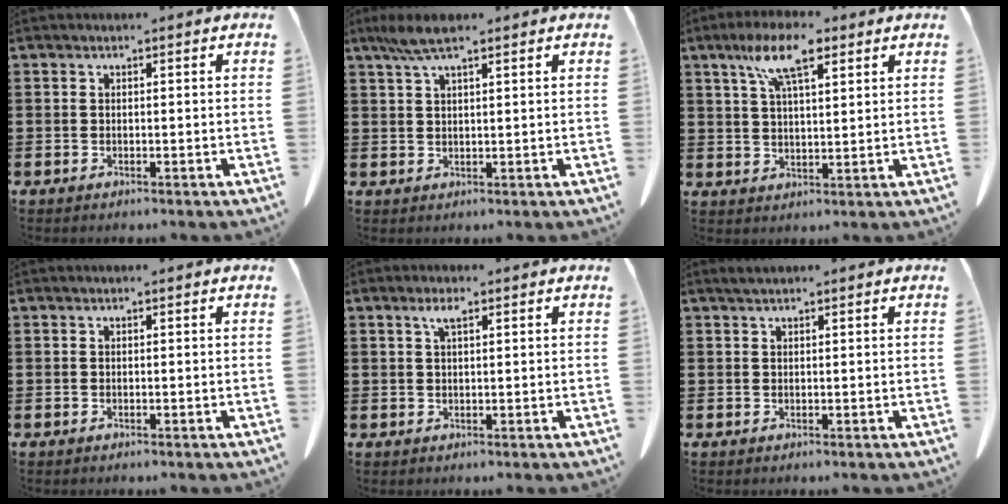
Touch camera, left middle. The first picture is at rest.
{"total": 4.7, "force": [2.9, 0.7, 3.6], "torque": [-0.076, 0.001, 0.052]}
{"total": 8.9, "force": [5.3, 2.6, 6.7], "torque": [-0.135, -0.001, 0.093]}
{"total": 0.0}
{"total": 2.2, "force": [1.1, 0.6, 1.8], "torque": [-0.041, 0.002, 0.020]}
{"total": 1.0, "force": [0.8, 0.1, 0.6], "torque": [-0.014, -0.001, 0.015]}